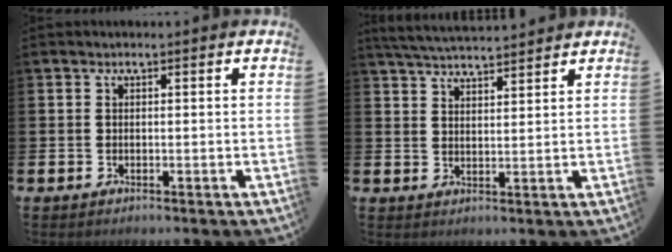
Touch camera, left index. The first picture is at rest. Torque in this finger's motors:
{"motor_torque": [0.22, -0.27, 0.09, 0.05]}